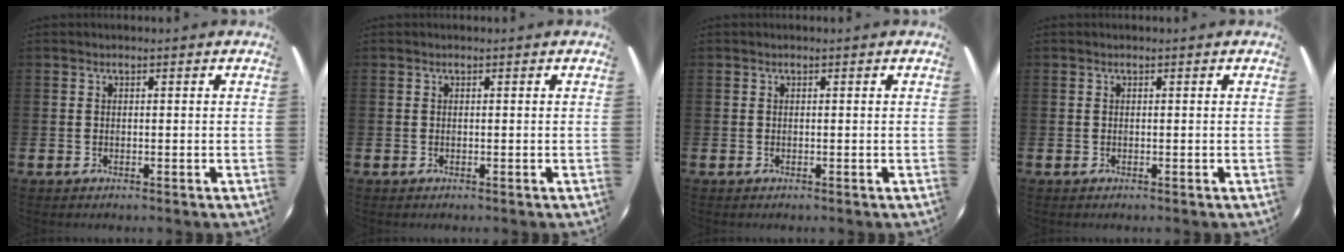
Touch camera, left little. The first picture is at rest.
{"total": 0.0}
{"total": 0.0}
{"total": 0.0}